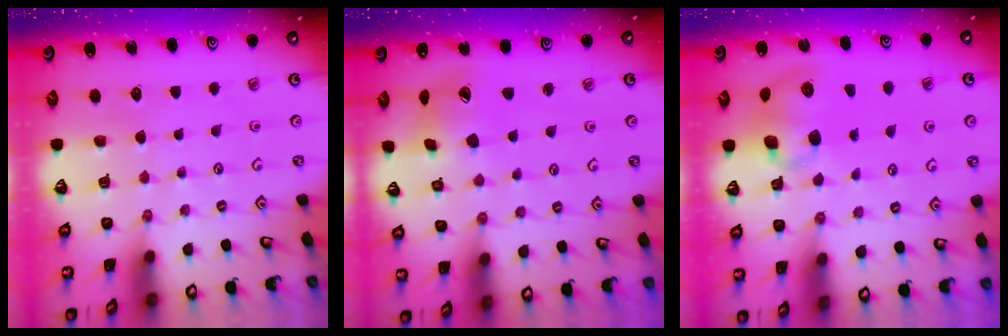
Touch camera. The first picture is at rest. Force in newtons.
{"total": 10.3, "press": 10.3, "slide": 1.4}
{"total": 9.9, "press": 9.8, "slide": 1.1}